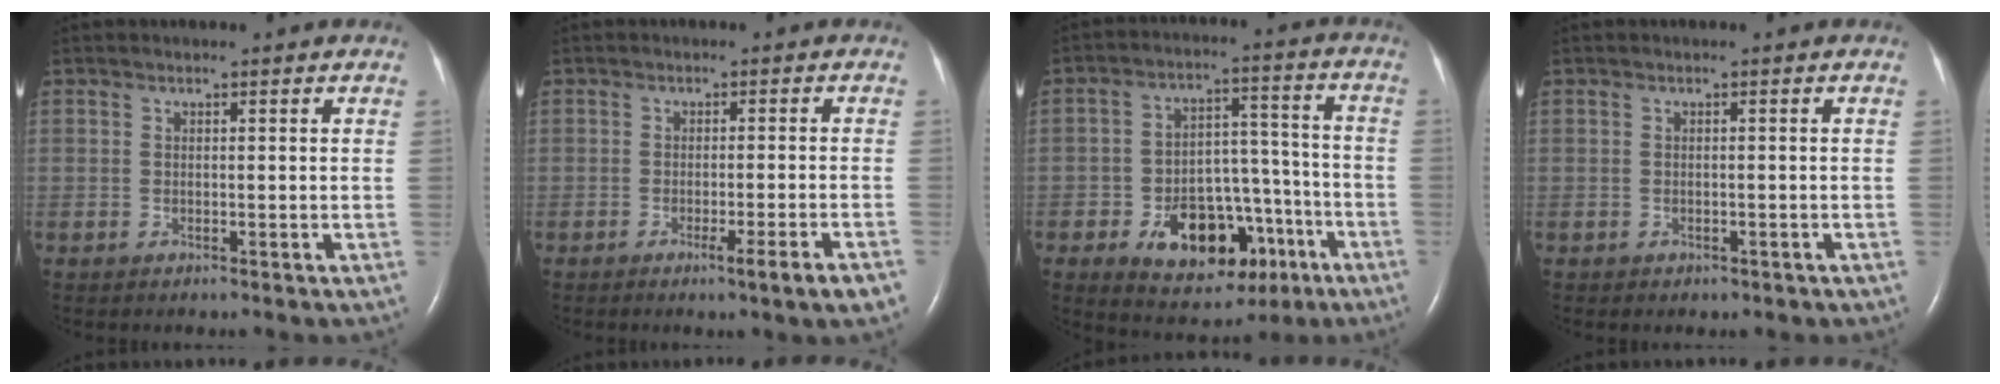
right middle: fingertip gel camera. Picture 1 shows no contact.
{"total": 5.1, "force": [-3.0, -0.8, 4.1], "torque": [-0.050, -0.014, -0.041]}
{"total": 14.6, "force": [-6.7, 8.3, 10.0], "torque": [-0.148, 0.026, -0.088]}
{"total": 0.9, "force": [-0.5, 0.7, 0.4], "torque": [-0.009, 0.002, -0.001]}